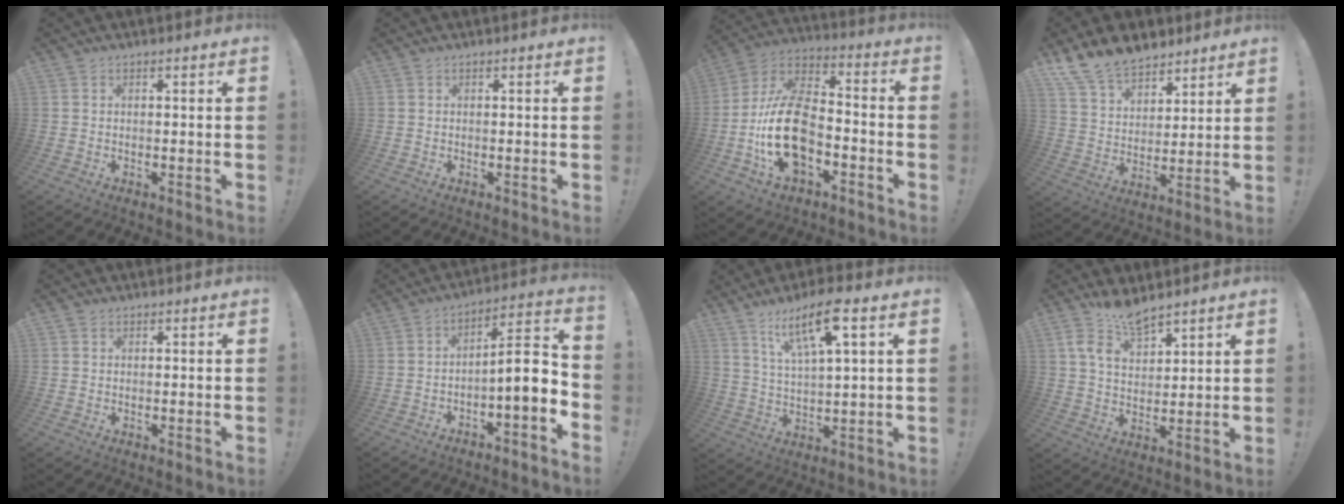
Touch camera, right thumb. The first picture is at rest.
{"total": 0.0}
{"total": 20.9, "force": [-6.4, 12.4, 15.5], "torque": [-0.302, 0.040, -0.099]}
{"total": 13.2, "force": [10.9, 6.7, 3.6], "torque": [-0.079, -0.078, 0.210]}
{"total": 0.7, "force": [0.5, 0.6, 0.1], "torque": [0.007, -0.002, 0.007]}
{"total": 8.8, "force": [-1.9, 1.6, 8.5], "torque": [-0.122, -0.007, -0.040]}
{"total": 13.0, "force": [7.1, 3.3, 10.5], "torque": [-0.177, -0.023, 0.114]}
{"total": 10.1, "force": [7.7, 4.2, 4.9], "torque": [-0.087, -0.045, 0.146]}